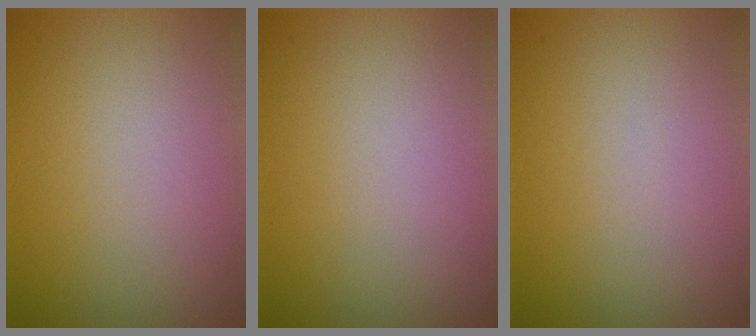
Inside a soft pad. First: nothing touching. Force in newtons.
{"total": 0.0}
{"total": 0.0}